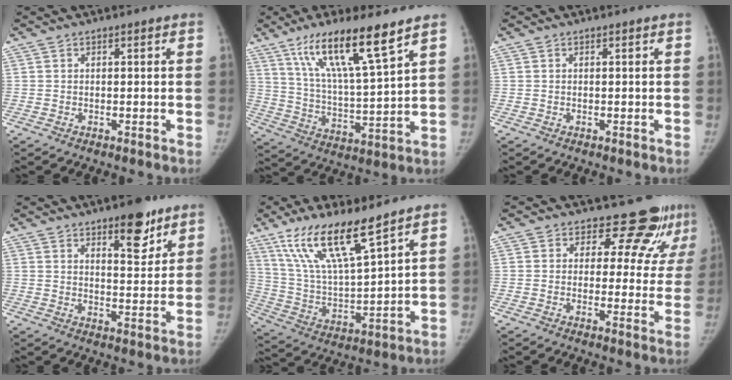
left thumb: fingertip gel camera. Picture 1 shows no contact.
{"total": 16.2, "force": [10.3, 2.0, 12.3], "torque": [-0.214, -0.050, 0.193]}
{"total": 0.0}
{"total": 8.9, "force": [5.8, 3.4, 5.8], "torque": [-0.056, -0.037, 0.085]}
{"total": 16.1, "force": [10.9, 3.0, 11.4], "torque": [-0.206, -0.055, 0.223]}
{"total": 9.6, "force": [8.2, 4.4, 2.3], "torque": [0.017, -0.055, 0.085]}